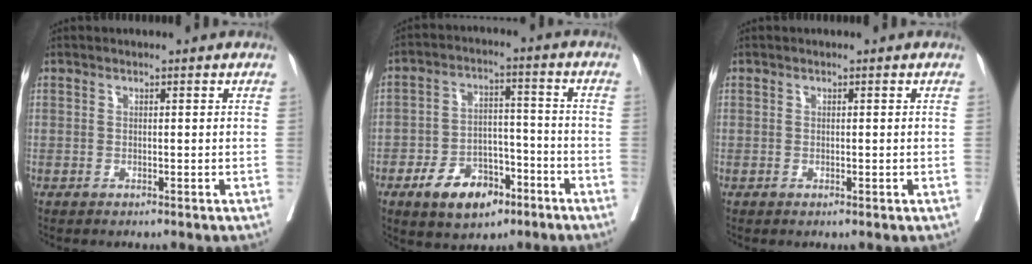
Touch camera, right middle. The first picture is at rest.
{"total": 9.8, "force": [-5.7, 5.4, 6.0], "torque": [-0.095, 0.011, -0.091]}
{"total": 0.0}